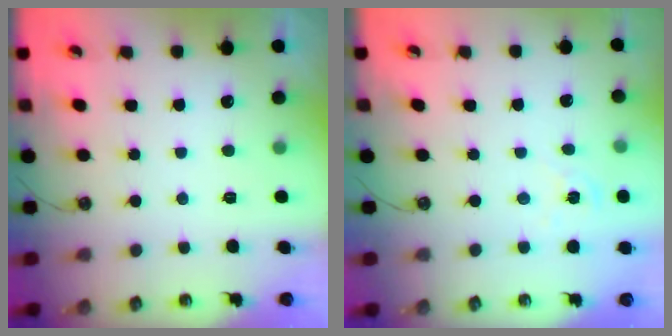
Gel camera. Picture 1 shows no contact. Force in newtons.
{"total": 1.3, "press": 1.3, "slide": 0.2}